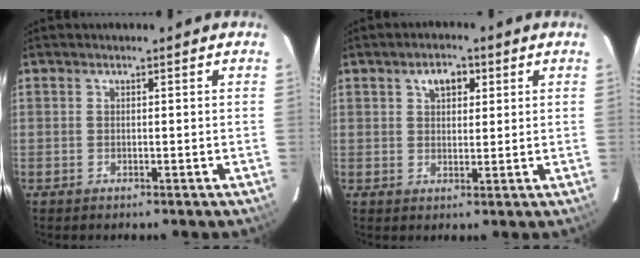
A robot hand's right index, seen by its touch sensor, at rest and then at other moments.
{"total": 4.3, "force": [2.0, 2.7, 2.7], "torque": [-0.042, 0.014, 0.034]}